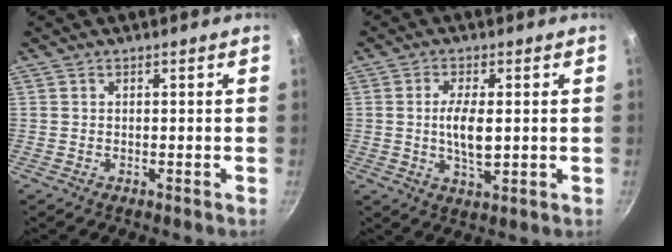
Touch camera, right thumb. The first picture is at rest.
{"total": 6.5, "force": [0.3, 2.5, 6.0], "torque": [-0.114, -0.004, 0.006]}